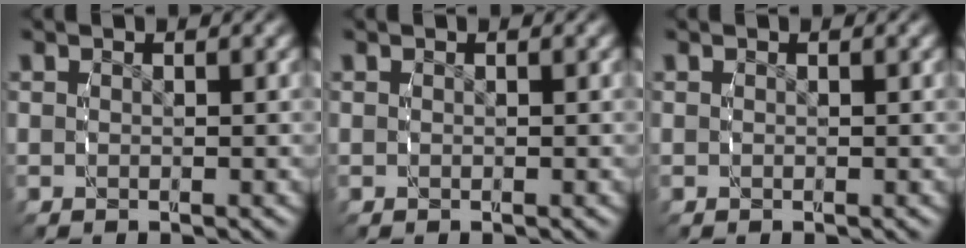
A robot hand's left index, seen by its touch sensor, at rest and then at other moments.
{"total": 0.0}
{"total": 0.0}